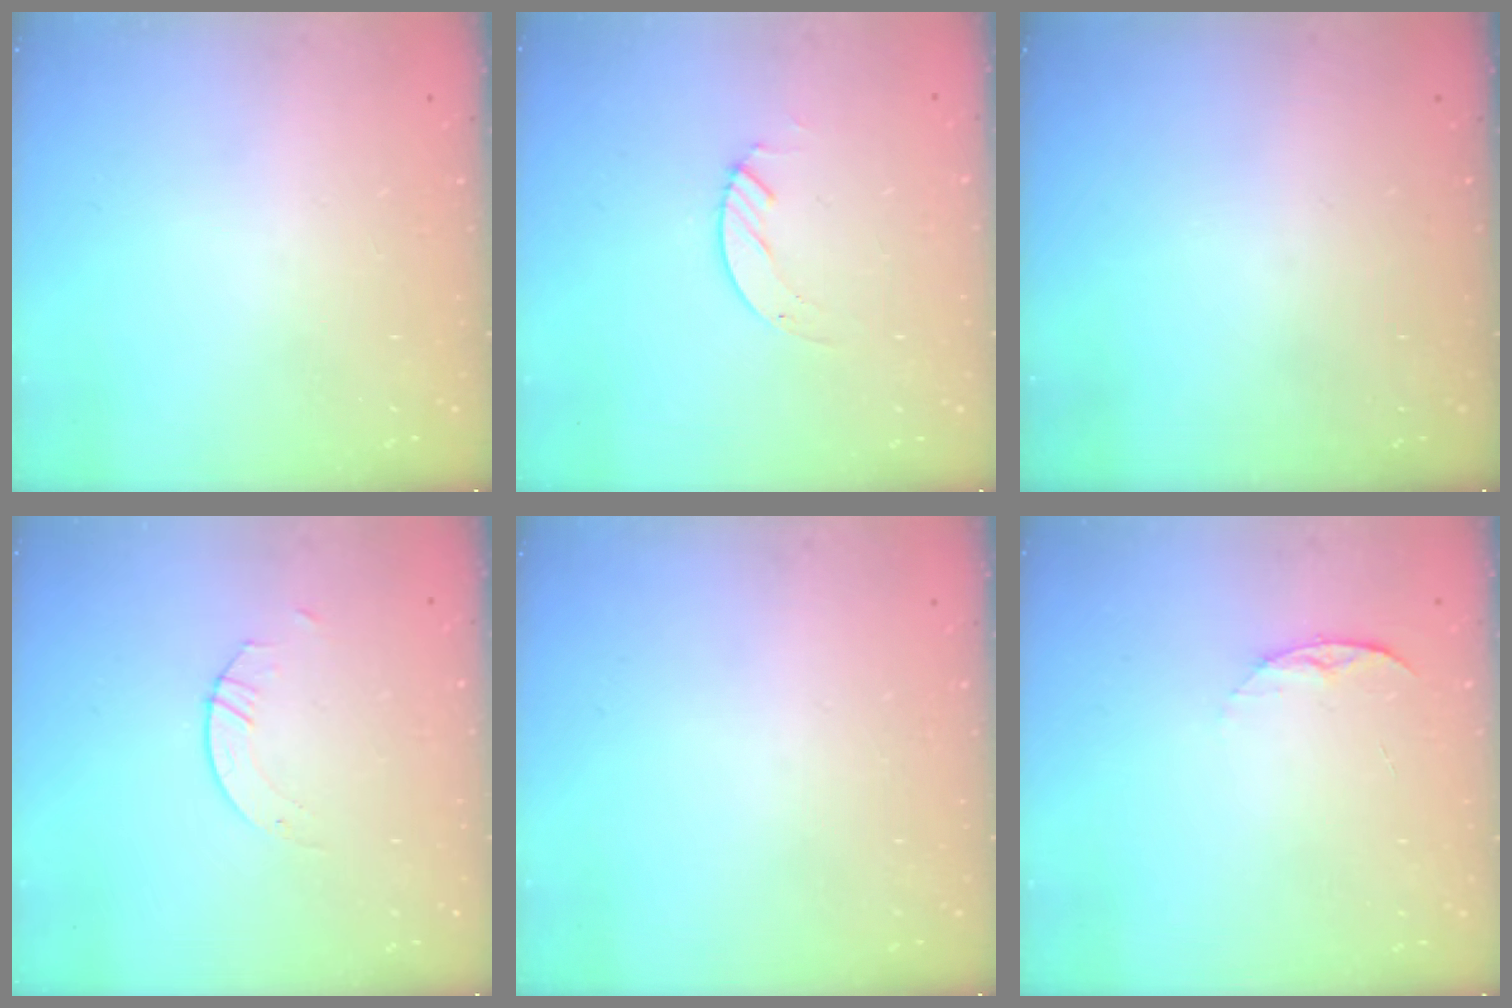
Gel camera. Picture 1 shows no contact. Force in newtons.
{"total": 2.1, "press": 2.1, "slide": 0.2}
{"total": 0.0}
{"total": 2.6, "press": 2.6, "slide": 0.2}
{"total": 0.0}
{"total": 5.2, "press": 5.2, "slide": 0.6}